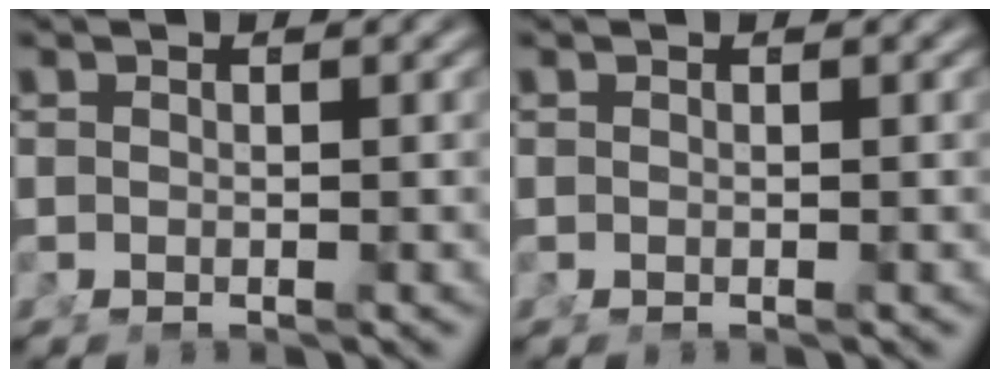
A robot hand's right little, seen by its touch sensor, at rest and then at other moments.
{"total": 0.0}